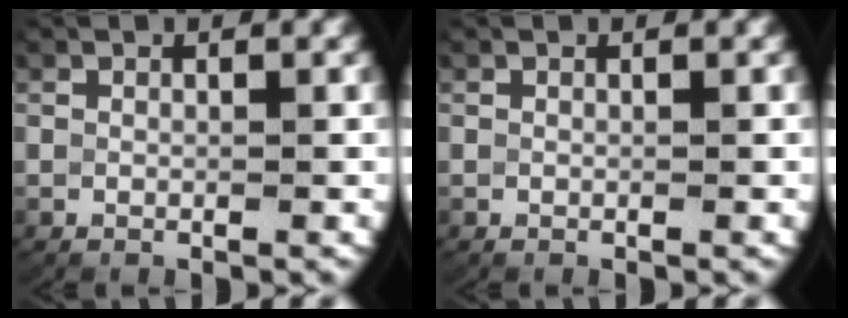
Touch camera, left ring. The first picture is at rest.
{"total": 0.0}